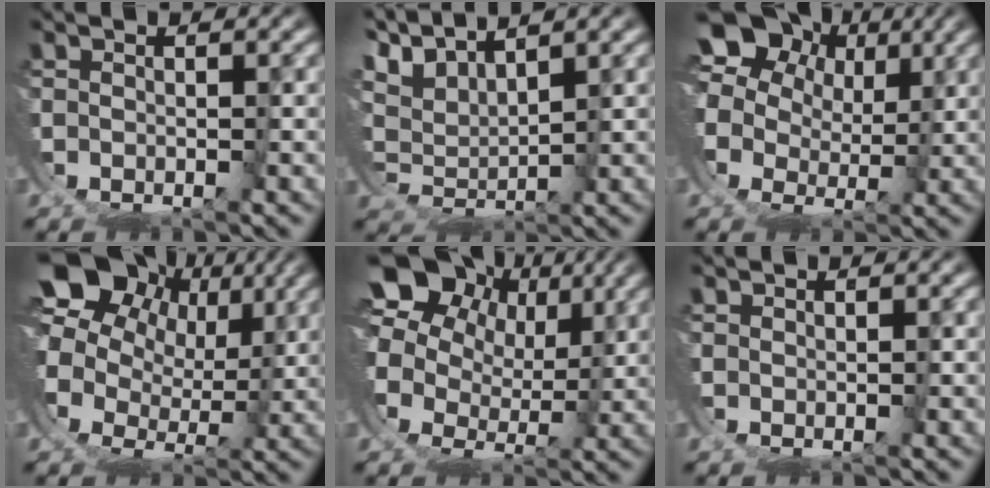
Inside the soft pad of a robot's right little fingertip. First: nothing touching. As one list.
[{"total": 5.0, "force": [4.5, 1.8, 1.3], "torque": [-0.066, -0.003, 0.076]}, {"total": 12.2, "force": [4.7, 9.8, 5.6], "torque": [-0.122, -0.013, 0.070]}, {"total": 15.6, "force": [6.3, 12.2, 7.4], "torque": [-0.156, -0.006, 0.088]}, {"total": 13.9, "force": [6.2, 10.6, 6.5], "torque": [-0.136, -0.005, 0.089]}, {"total": 1.1, "force": [0.9, -0.5, -0.4], "torque": [0.011, 0.004, 0.015]}]